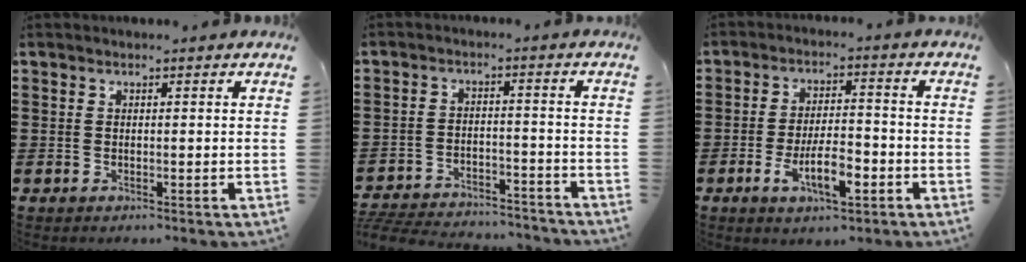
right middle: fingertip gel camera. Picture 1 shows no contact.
{"total": 5.3, "force": [-5.2, 0.6, 0.7], "torque": [-0.024, 0.004, -0.110]}
{"total": 7.8, "force": [-3.3, 2.9, 6.4], "torque": [-0.114, -0.006, -0.061]}